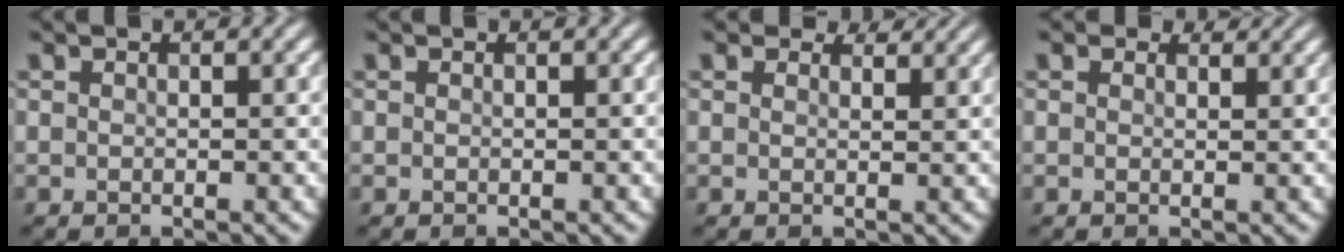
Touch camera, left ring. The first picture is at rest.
{"total": 0.0}
{"total": 2.5, "force": [2.3, 0.7, 0.6], "torque": [-0.018, 0.001, 0.025]}
{"total": 1.6, "force": [1.3, 0.7, 0.5], "torque": [-0.013, -0.005, 0.009]}